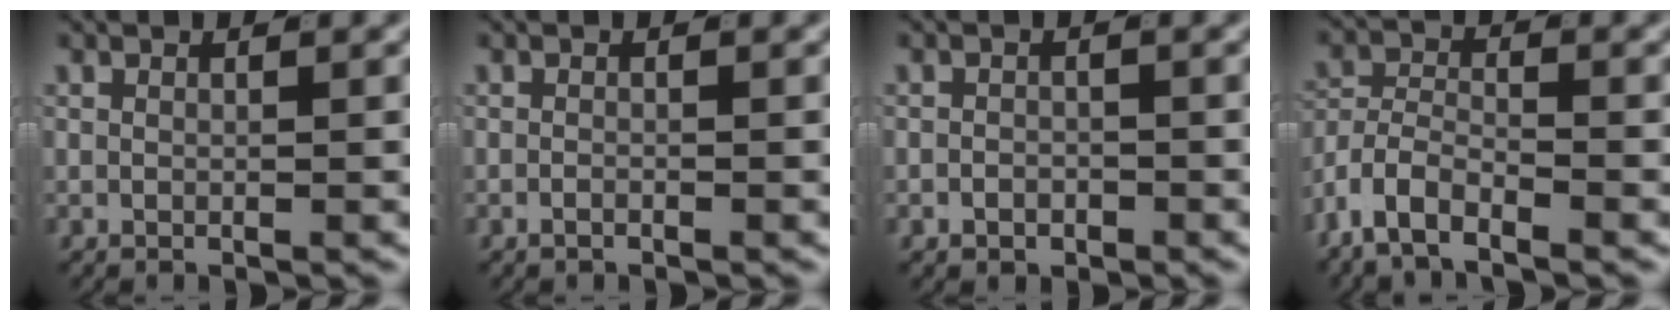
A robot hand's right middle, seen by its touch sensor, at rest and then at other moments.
{"total": 0.7, "force": [-0.7, 0.2, 0.2], "torque": [-0.009, -0.002, -0.013]}
{"total": 1.2, "force": [-0.9, 0.8, 0.3], "torque": [0.005, -0.001, -0.015]}
{"total": 5.6, "force": [-3.0, 3.9, 2.7], "torque": [-0.069, -0.015, -0.059]}